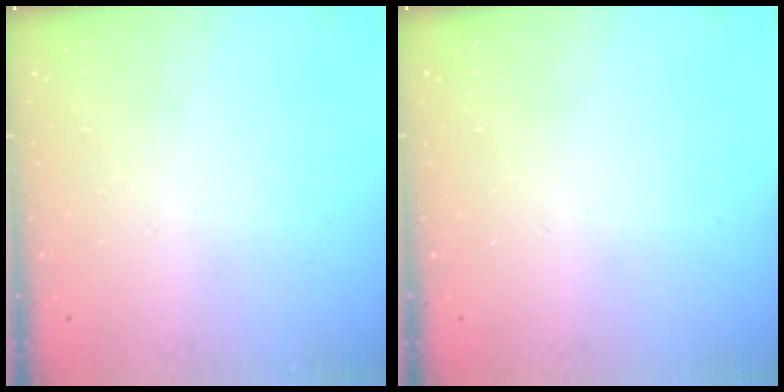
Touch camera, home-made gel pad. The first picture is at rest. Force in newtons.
{"total": 0.0}